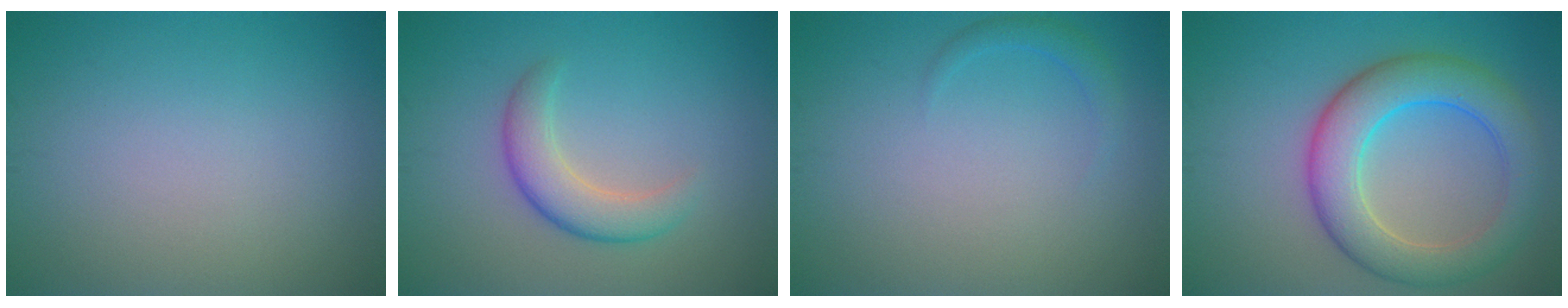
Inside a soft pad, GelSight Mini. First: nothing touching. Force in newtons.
{"total": 3.6, "press": 3.6, "slide": 0.2}
{"total": 1.2, "press": 1.2, "slide": 0.1}
{"total": 7.3, "press": 7.3, "slide": 0.2}